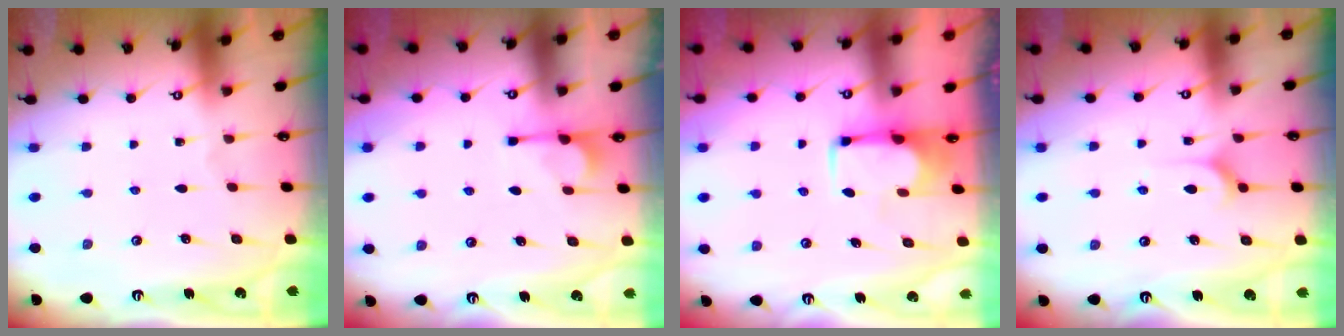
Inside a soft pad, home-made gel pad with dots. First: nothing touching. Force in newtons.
{"total": 0.8, "press": 0.1, "slide": 0.8}
{"total": 1.8, "press": 1.7, "slide": 0.6}
{"total": 5.3, "press": 5.2, "slide": 0.7}